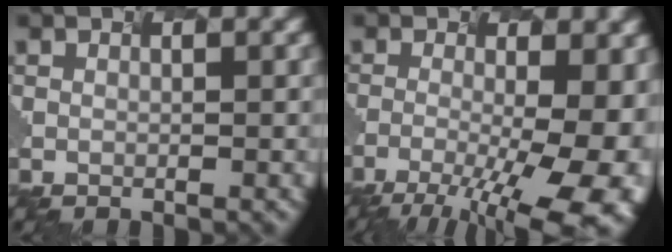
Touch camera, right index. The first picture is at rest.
{"total": 12.1, "force": [-3.7, 4.2, 10.7], "torque": [-0.140, -0.016, -0.043]}